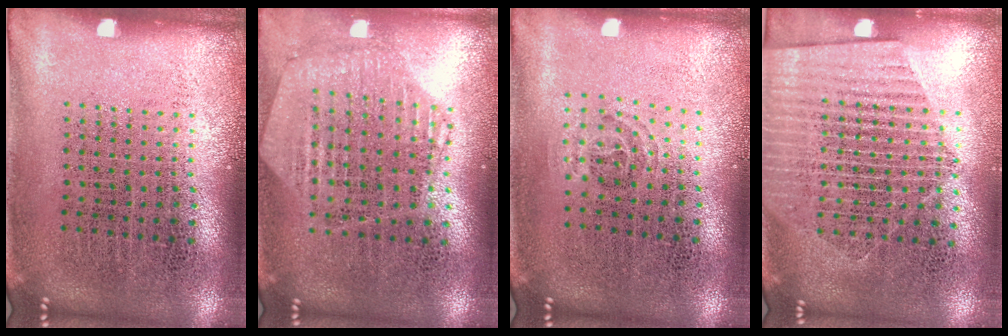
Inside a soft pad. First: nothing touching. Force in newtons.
{"total": 1.1, "press": 1.1, "slide": 0.3}
{"total": 0.8, "press": 0.5, "slide": 0.7}
{"total": 1.8, "press": 1.6, "slide": 0.8}